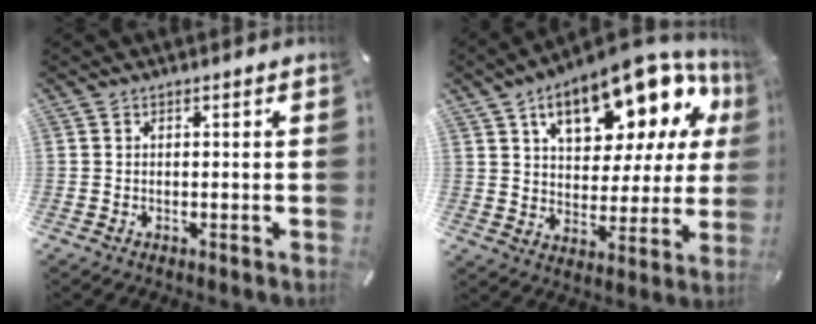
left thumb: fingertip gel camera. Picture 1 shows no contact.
{"total": 20.2, "force": [12.3, 10.1, 12.5], "torque": [-0.183, -0.076, 0.205]}